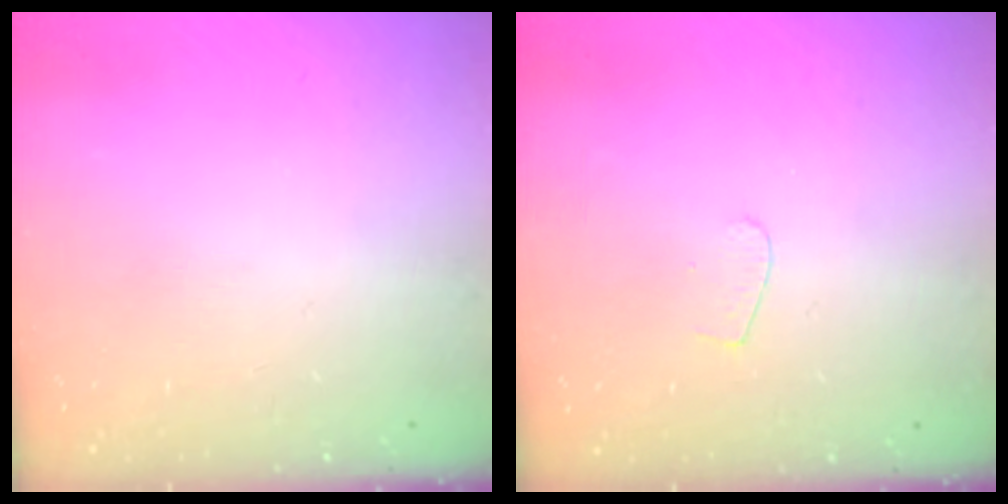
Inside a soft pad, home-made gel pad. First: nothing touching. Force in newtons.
{"total": 3.6, "press": 3.6, "slide": 0.3}